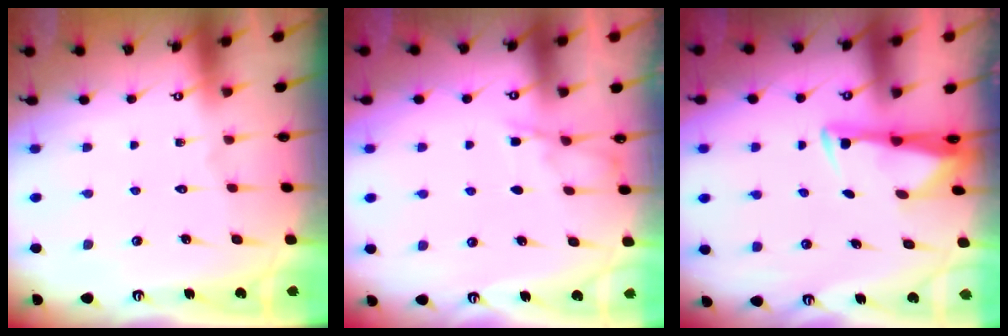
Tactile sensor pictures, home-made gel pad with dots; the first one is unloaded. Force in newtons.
{"total": 3.7, "press": 3.7, "slide": 0.5}
{"total": 3.3, "press": 3.2, "slide": 0.9}